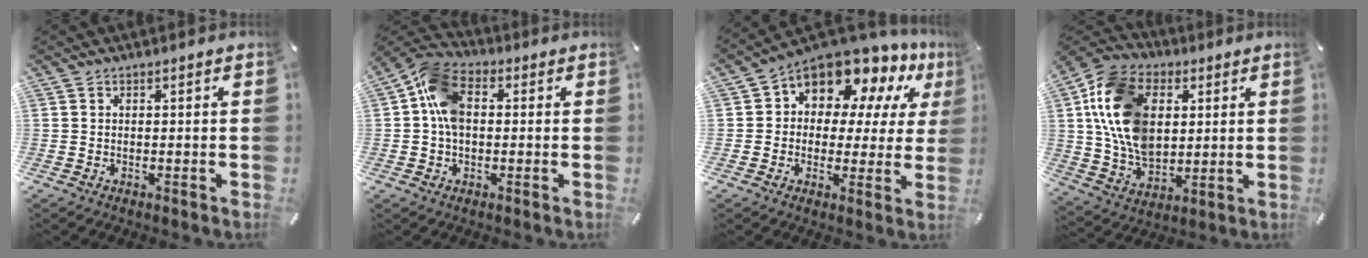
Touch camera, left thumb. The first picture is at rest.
{"total": 10.2, "force": [0.7, 7.1, 7.3], "torque": [-0.154, 0.019, 0.017]}
{"total": 11.6, "force": [8.6, 6.4, 4.4], "torque": [-0.084, -0.077, 0.157]}
{"total": 17.4, "force": [3.5, 13.0, 11.1], "torque": [-0.241, 0.008, 0.068]}